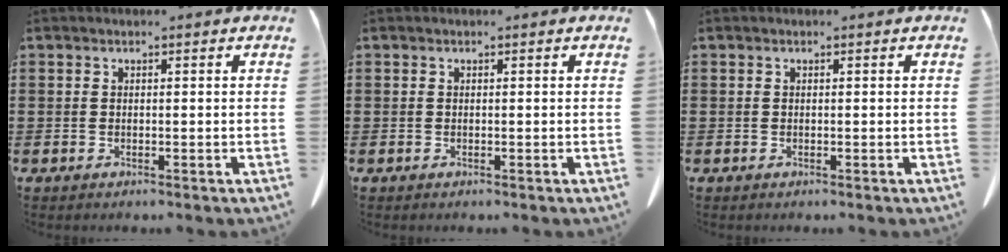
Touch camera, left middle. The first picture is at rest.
{"total": 0.0}
{"total": 0.0}